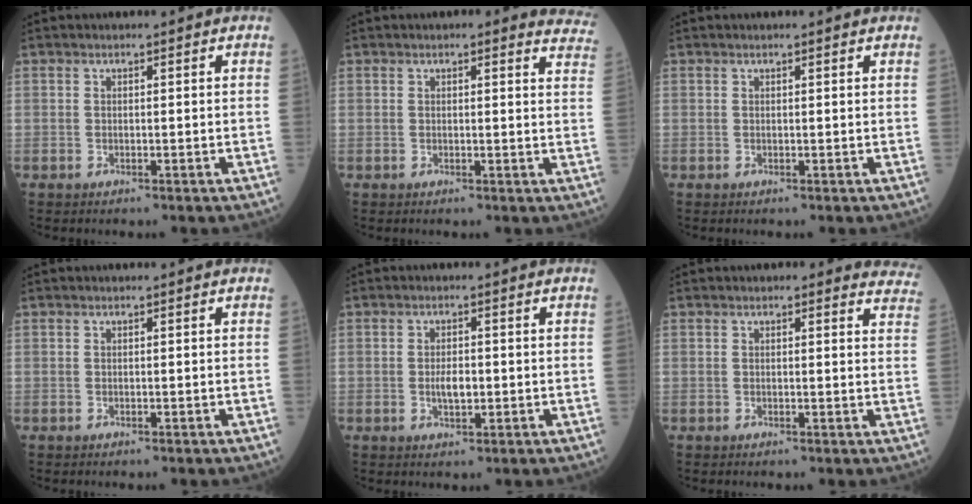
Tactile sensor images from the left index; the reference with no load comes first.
{"total": 7.2, "force": [6.6, 2.1, 1.9], "torque": [0.012, -0.023, 0.033]}
{"total": 0.7, "force": [0.6, 0.0, 0.2], "torque": [-0.012, -0.001, 0.003]}
{"total": 0.0}
{"total": 2.8, "force": [-0.7, 1.2, 2.4], "torque": [-0.049, -0.004, -0.010]}
{"total": 6.6, "force": [6.1, 2.3, 1.2], "torque": [0.024, -0.022, 0.026]}